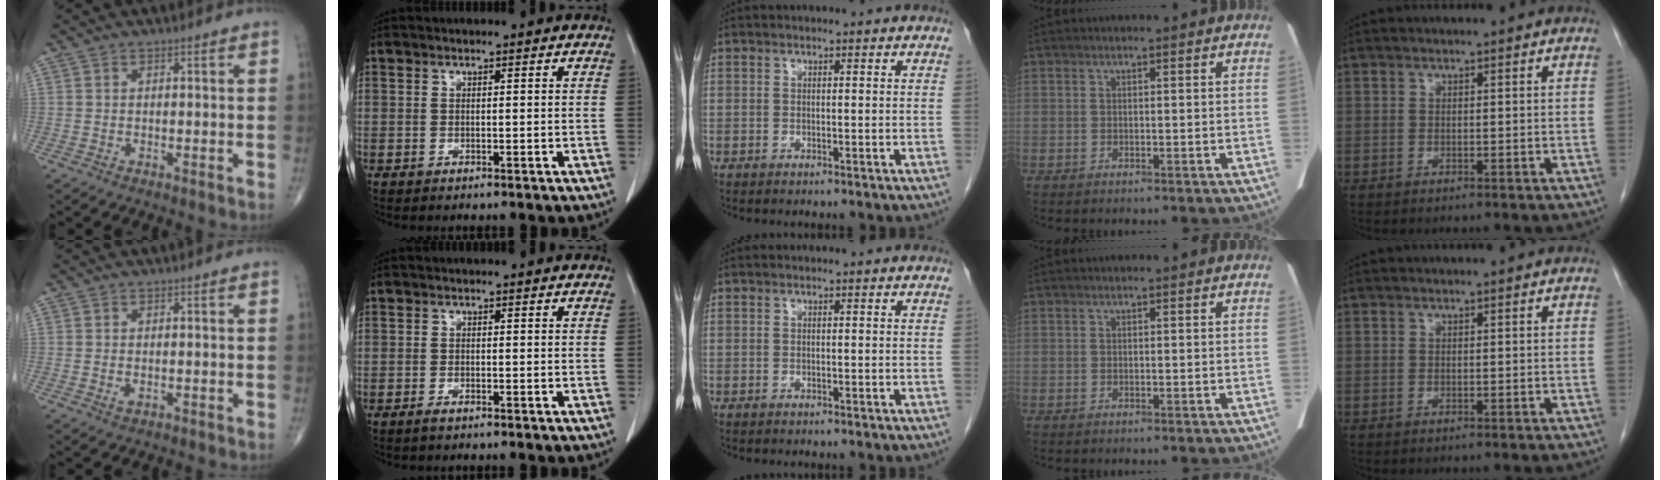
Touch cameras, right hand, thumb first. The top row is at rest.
{"thumb": {"total": 1.0, "force": [-0.3, 0.5, 0.8], "torque": [-0.014, -0.002, -0.006]}, "index": {"total": 1.0, "force": [-0.8, 0.2, 0.6], "torque": [-0.015, -0.001, -0.013]}}